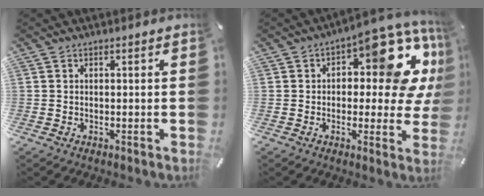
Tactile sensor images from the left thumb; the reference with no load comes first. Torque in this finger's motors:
{"motor_torque": [0.65, 0.68, 0.69, 0.23, 0.16]}